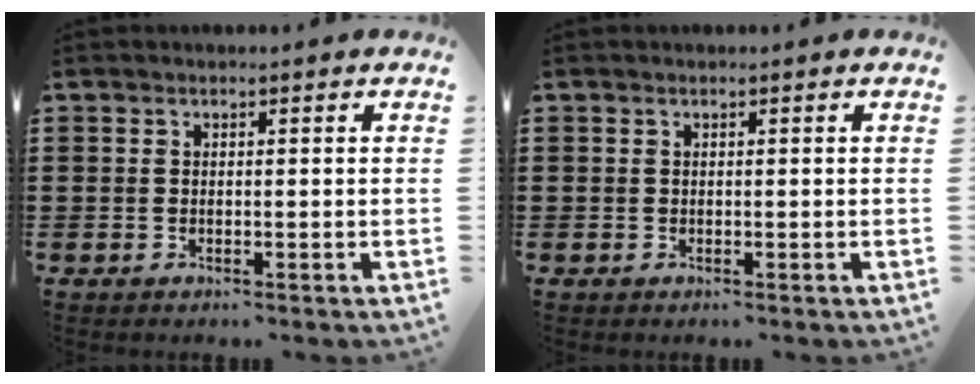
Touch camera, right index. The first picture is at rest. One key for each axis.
{"total": 0.0}